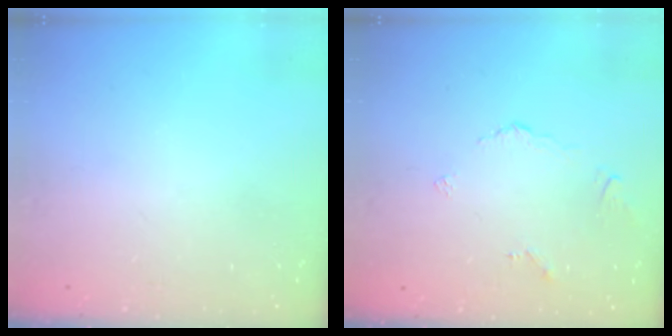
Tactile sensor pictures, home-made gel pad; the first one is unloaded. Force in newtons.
{"total": 2.6, "press": 2.6, "slide": 0.6}